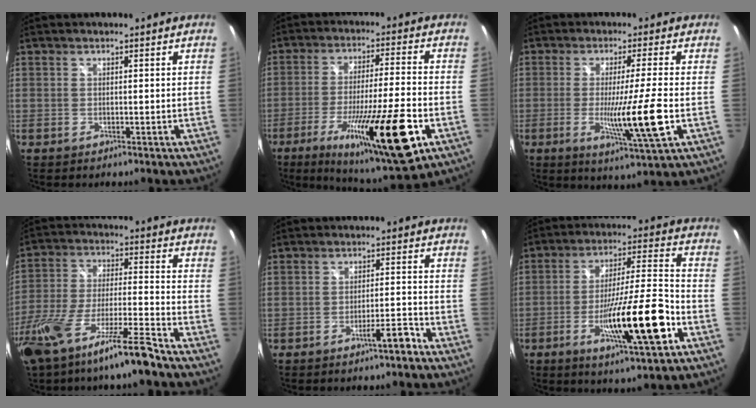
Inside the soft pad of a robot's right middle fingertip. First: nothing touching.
{"total": 21.9, "force": [-9.7, 2.9, 19.4], "torque": [-0.339, -0.050, -0.154]}
{"total": 10.7, "force": [-2.3, -1.4, 10.4], "torque": [-0.174, -0.030, -0.040]}
{"total": 17.6, "force": [-12.9, 1.0, 11.8], "torque": [-0.234, -0.041, -0.225]}
{"total": 3.9, "force": [-2.9, 0.0, 2.5], "torque": [-0.049, 0.000, -0.043]}
{"total": 16.9, "force": [-6.8, 1.5, 15.4], "torque": [-0.272, -0.019, -0.112]}